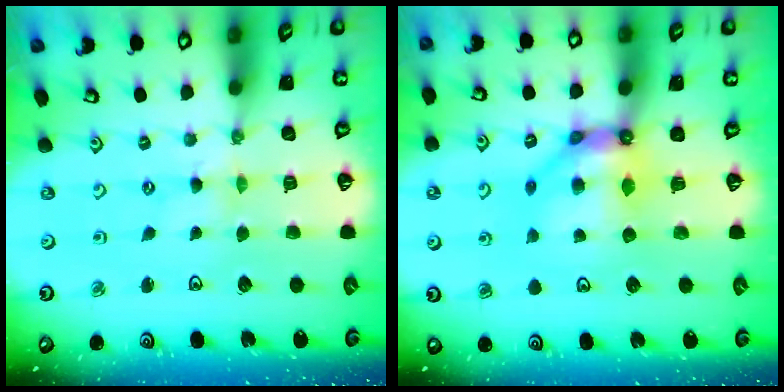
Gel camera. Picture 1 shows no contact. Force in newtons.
{"total": 9.3, "press": 9.2, "slide": 1.0}